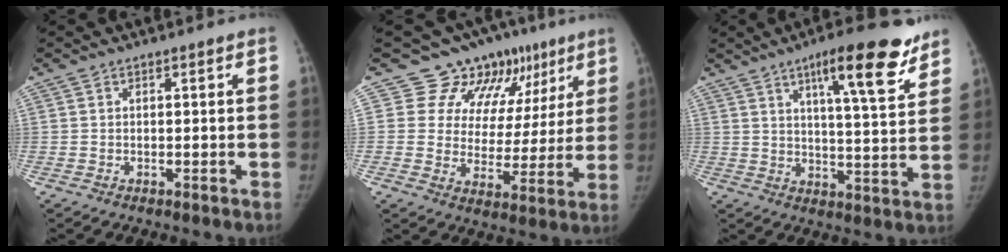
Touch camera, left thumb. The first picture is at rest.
{"total": 14.9, "force": [9.5, 10.2, 5.4], "torque": [-0.022, -0.034, 0.118]}
{"total": 15.1, "force": [9.2, 3.4, 11.5], "torque": [-0.144, -0.041, 0.136]}